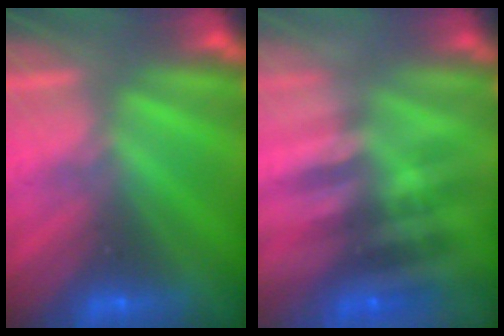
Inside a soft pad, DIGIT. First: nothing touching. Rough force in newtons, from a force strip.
{"total": 2.4}